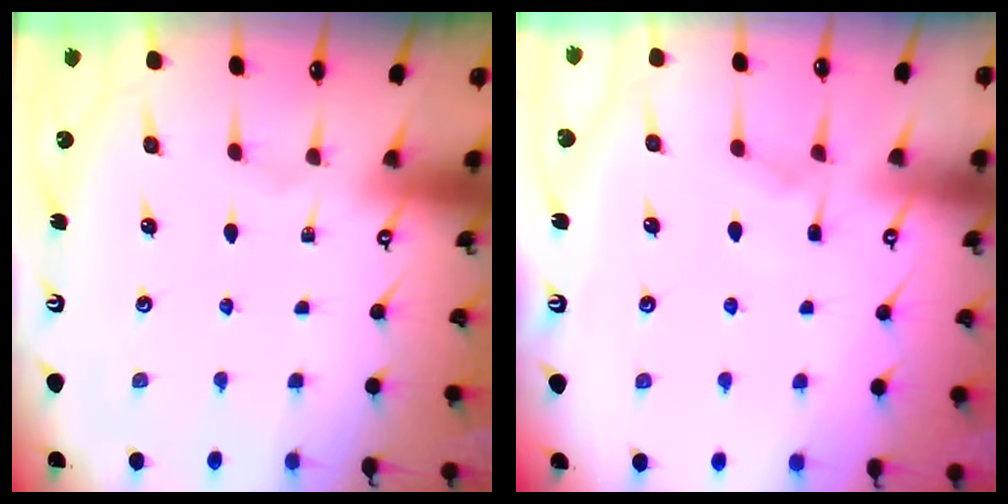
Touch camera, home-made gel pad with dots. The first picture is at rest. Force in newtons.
{"total": 4.3, "press": 4.3, "slide": 0.4}